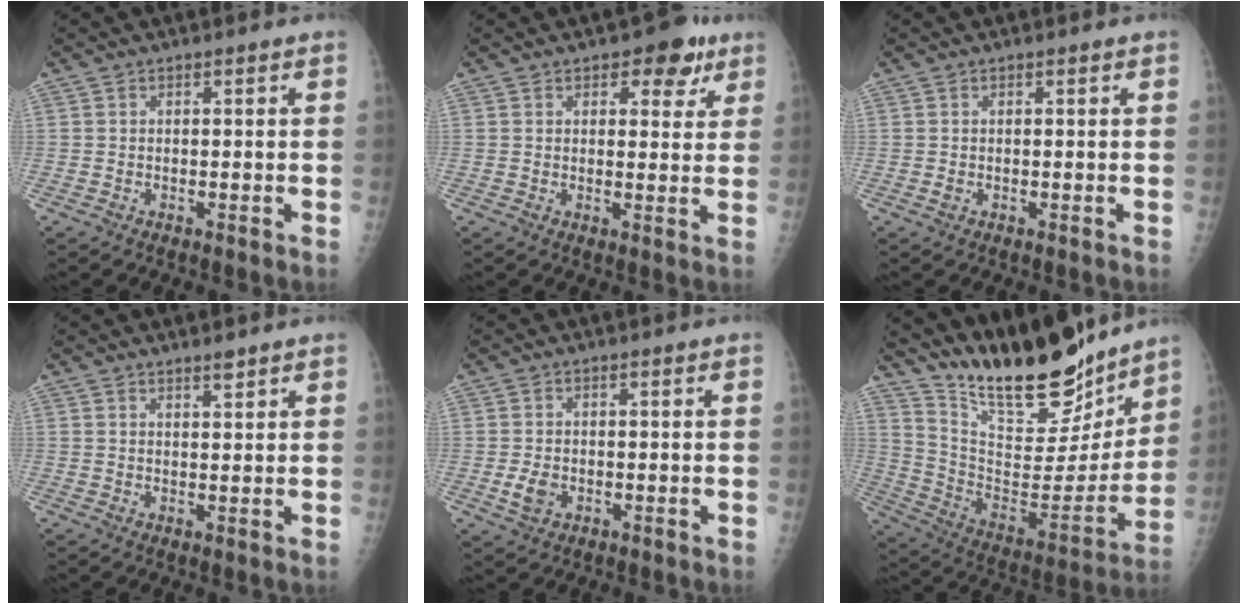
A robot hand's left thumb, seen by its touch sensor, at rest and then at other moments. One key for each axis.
{"total": 6.7, "fx": 3.8, "fy": 3.8, "fz": 4.1, "tx": -0.015, "ty": -0.012, "tz": 0.043}
{"total": 0.8, "fx": 0.2, "fy": 0.5, "fz": 0.6, "tx": -0.008, "ty": 0.000, "tz": 0.005}
{"total": 1.9, "fx": 1.6, "fy": 0.3, "fz": 0.9, "tx": -0.010, "ty": -0.013, "tz": 0.026}
{"total": 3.2, "fx": -0.7, "fy": 2.4, "fz": 2.0, "tx": -0.036, "ty": -0.001, "tz": -0.010}
{"total": 24.0, "fx": 19.8, "fy": 7.2, "fz": 11.6, "tx": -0.149, "ty": -0.107, "tz": 0.328}